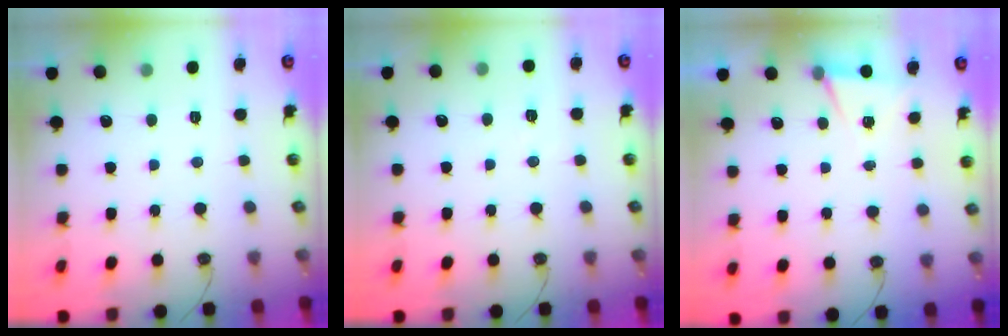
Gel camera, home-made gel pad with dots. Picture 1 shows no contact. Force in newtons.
{"total": 5.1, "press": 4.0, "slide": 3.2}
{"total": 5.0, "press": 2.2, "slide": 4.5}